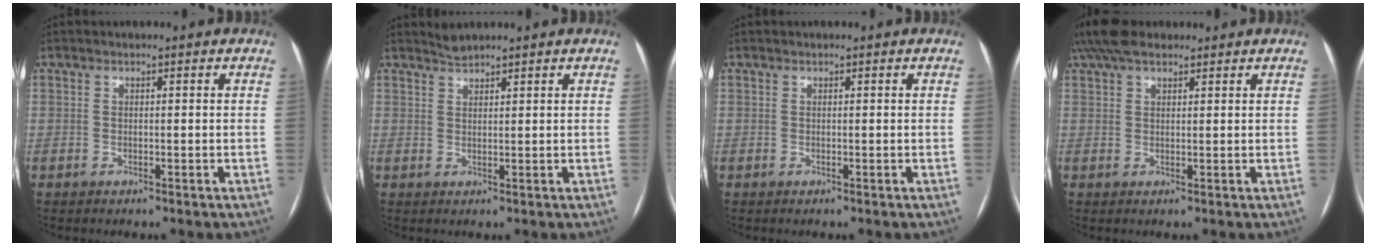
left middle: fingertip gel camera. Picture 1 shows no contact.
{"total": 1.6, "force": [1.6, -0.1, 0.0], "torque": [-0.003, 0.006, 0.034]}
{"total": 0.0}
{"total": 6.9, "force": [5.4, 2.6, 3.4], "torque": [-0.073, 0.039, 0.104]}